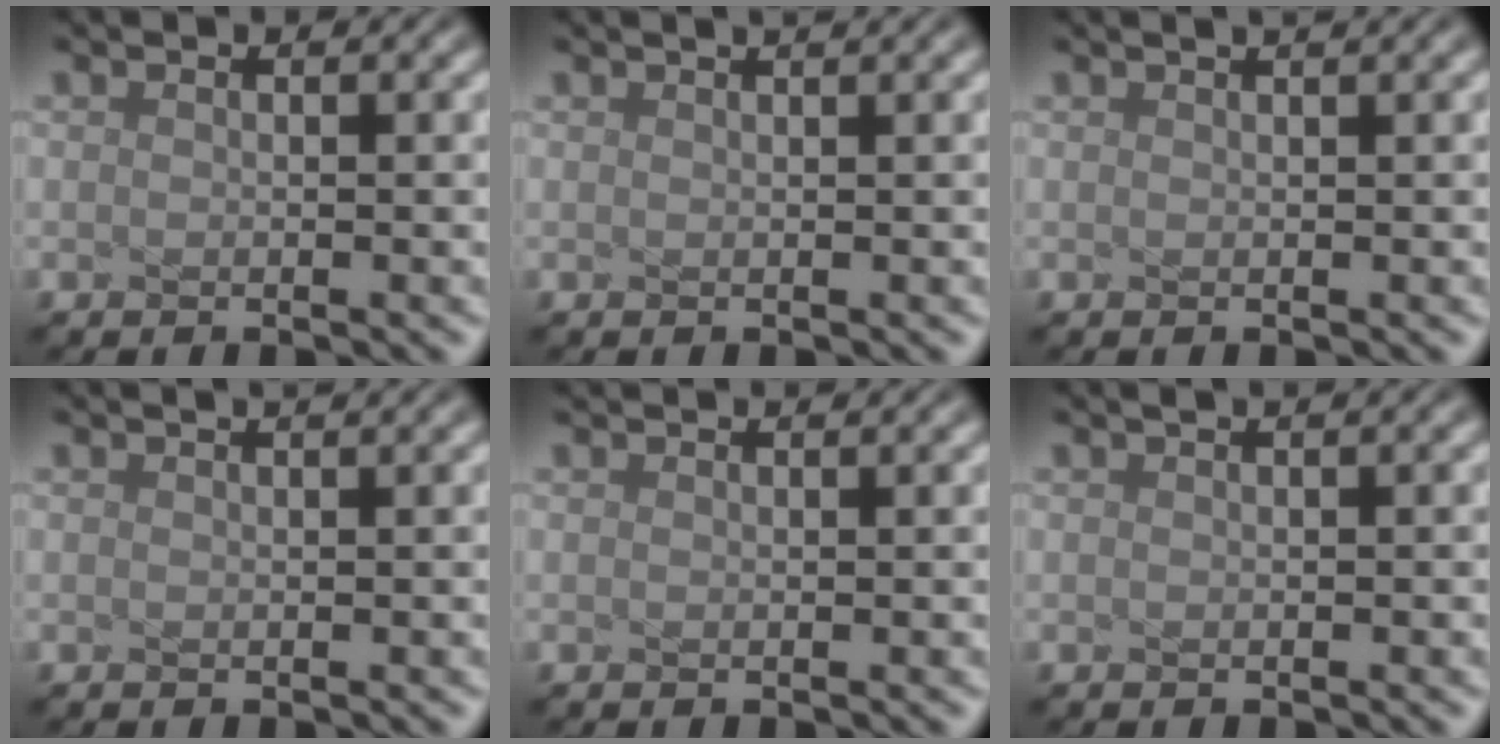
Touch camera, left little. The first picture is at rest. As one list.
[{"total": 2.0, "force": [1.3, 0.8, 1.2], "torque": [0.004, 0.009, -0.009]}, {"total": 2.3, "force": [1.4, 0.9, 1.5], "torque": [0.002, 0.011, -0.010]}, {"total": 1.9, "force": [1.3, 0.7, 1.1], "torque": [0.003, 0.009, -0.009]}, {"total": 1.4, "force": [1.3, 0.3, 0.5], "torque": [-0.003, 0.005, 0.004]}, {"total": 1.6, "force": [1.0, 0.6, 1.1], "torque": [-0.004, 0.004, -0.003]}]